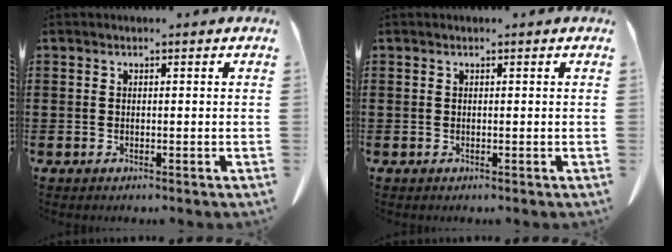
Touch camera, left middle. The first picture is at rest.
{"total": 0.0}